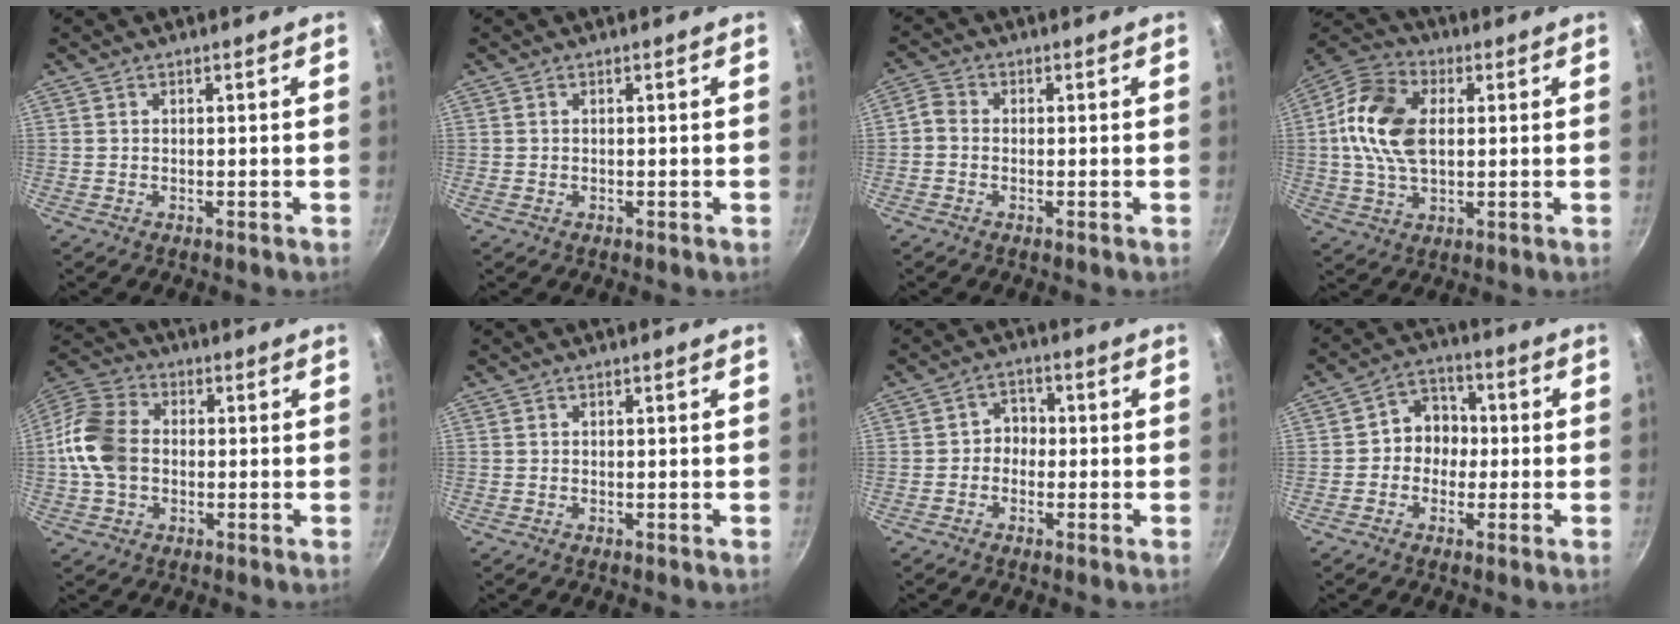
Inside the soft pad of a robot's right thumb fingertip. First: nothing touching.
{"total": 0.0}
{"total": 2.5, "force": [-0.8, 2.0, 1.2], "torque": [-0.026, 0.011, -0.029]}
{"total": 3.8, "force": [-1.4, 3.1, 1.6], "torque": [-0.022, 0.027, -0.046]}
{"total": 12.3, "force": [-0.6, 9.1, 8.3], "torque": [-0.144, 0.023, -0.030]}
{"total": 0.0}
{"total": 3.4, "force": [-0.9, 3.0, 1.5], "torque": [0.003, 0.017, -0.025]}
{"total": 7.0, "force": [-0.6, 6.2, 3.2], "torque": [-0.004, 0.020, -0.024]}